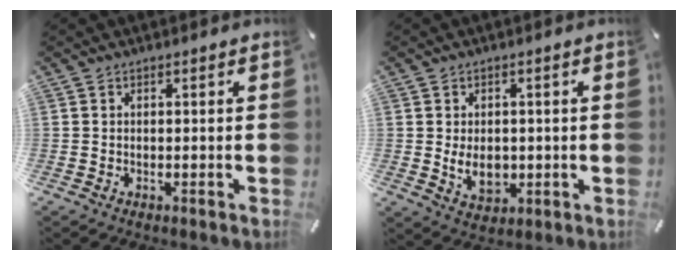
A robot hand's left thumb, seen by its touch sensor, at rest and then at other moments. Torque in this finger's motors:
{"motor_torque": [0.88, 0.88, 0.11, 0.10, 0.00]}